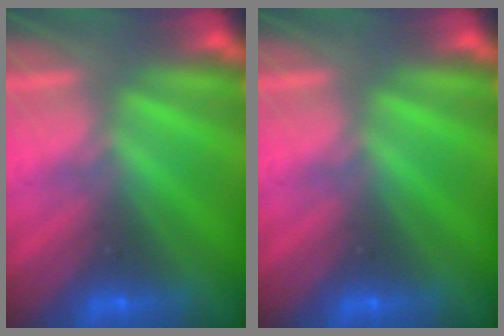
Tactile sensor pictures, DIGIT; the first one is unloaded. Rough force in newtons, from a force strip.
{"total": 0.0}